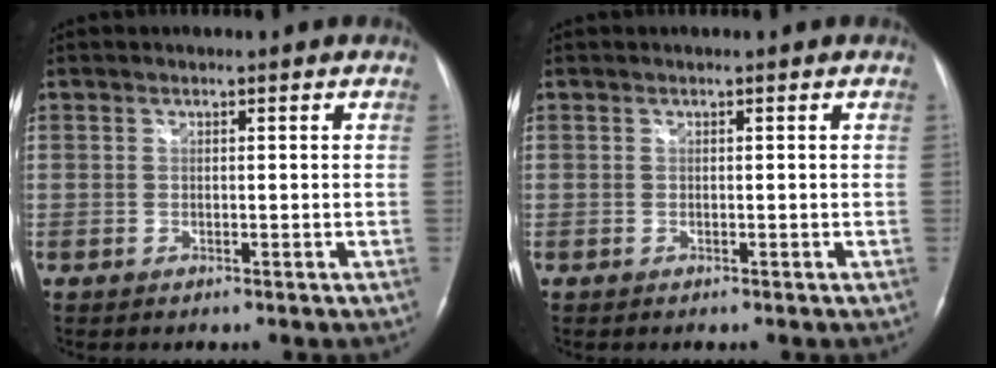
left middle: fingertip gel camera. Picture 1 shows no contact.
{"total": 0.0}